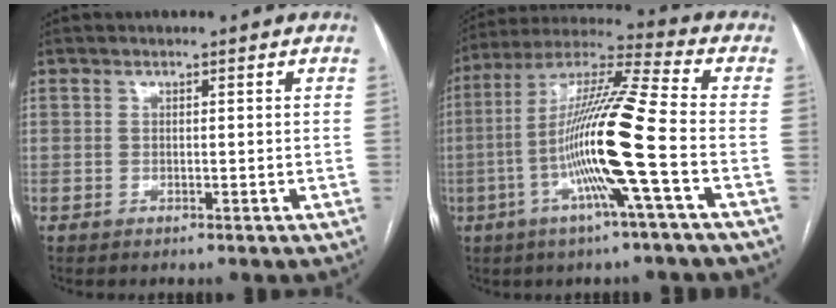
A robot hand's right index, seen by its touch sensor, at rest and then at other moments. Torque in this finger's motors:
{"motor_torque": [2.14, 0.00, 1.05, 0.21]}